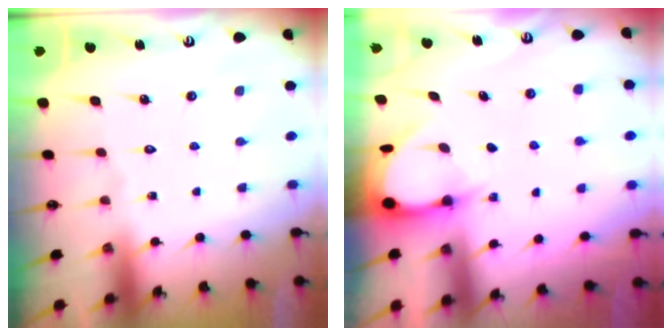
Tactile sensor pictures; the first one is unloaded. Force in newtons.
{"total": 3.3, "press": 3.3, "slide": 0.4}